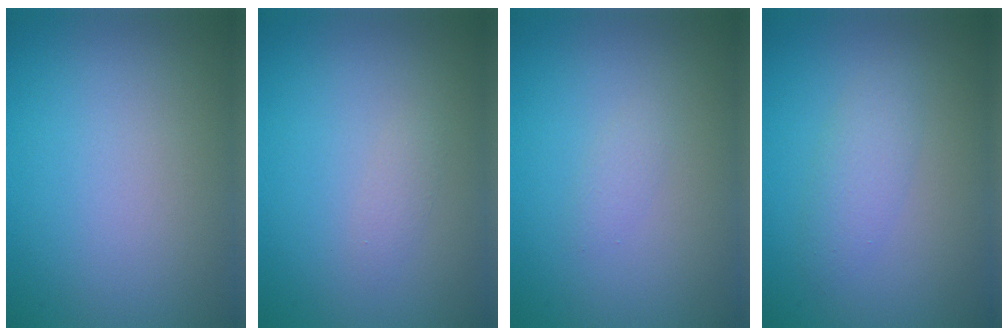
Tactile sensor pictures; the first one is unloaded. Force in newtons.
{"total": 0.8, "press": 0.8, "slide": 0.0}
{"total": 0.8, "press": 0.8, "slide": 0.1}
{"total": 2.0, "press": 2.0, "slide": 0.1}